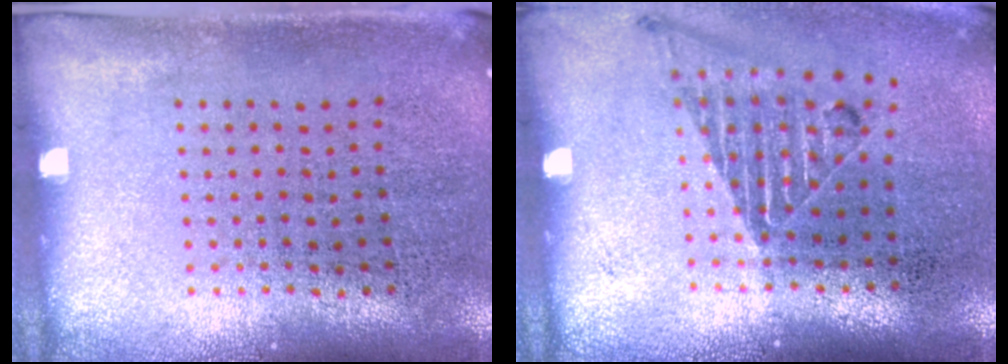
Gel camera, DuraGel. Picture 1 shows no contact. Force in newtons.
{"total": 1.2, "press": 1.1, "slide": 0.3}